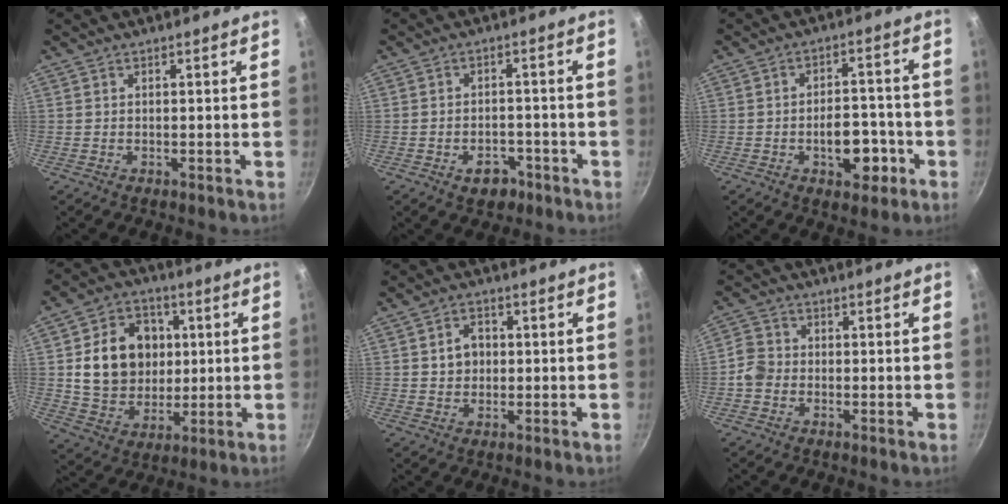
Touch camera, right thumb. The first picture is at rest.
{"total": 4.8, "force": [-2.7, 3.1, 2.4], "torque": [-0.019, 0.021, -0.031]}
{"total": 9.3, "force": [-3.3, 5.3, 6.8], "torque": [-0.061, 0.024, -0.045]}
{"total": 16.2, "force": [2.1, 13.3, 9.1], "torque": [-0.121, 0.009, 0.042]}
{"total": 4.6, "force": [0.4, 3.8, 2.6], "torque": [-0.019, 0.008, 0.003]}
{"total": 4.0, "force": [-1.5, 3.4, 1.6], "torque": [-0.020, 0.018, -0.039]}